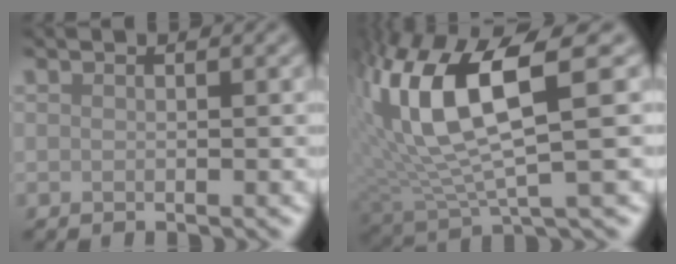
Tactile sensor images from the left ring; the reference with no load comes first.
{"total": 10.8, "force": [2.5, 3.4, 9.9], "torque": [-0.201, 0.006, 0.051]}